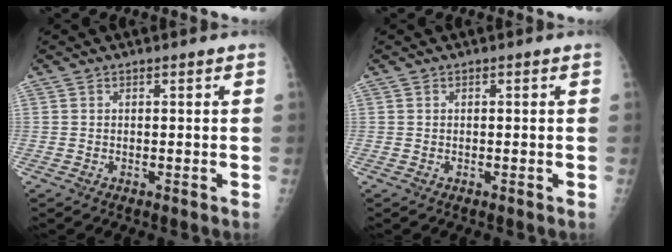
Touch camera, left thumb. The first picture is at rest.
{"total": 0.0}